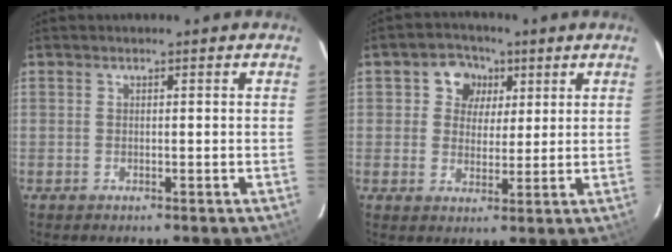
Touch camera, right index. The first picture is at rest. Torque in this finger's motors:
{"motor_torque": [0.14, 0.03, 0.10, 0.03]}